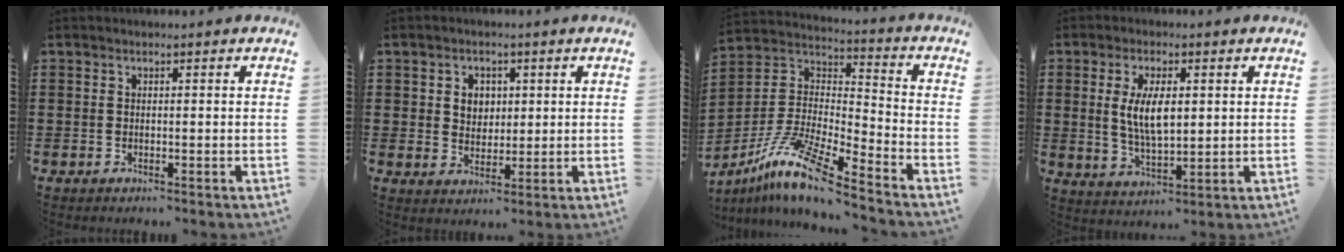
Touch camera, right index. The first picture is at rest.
{"total": 3.4, "force": [0.9, 3.0, 1.3], "torque": [-0.030, 0.007, 0.012]}
{"total": 11.8, "force": [-9.2, 1.1, 7.3], "torque": [-0.160, 0.006, -0.186]}
{"total": 7.0, "force": [1.0, 2.9, 6.3], "torque": [-0.123, 0.002, 0.012]}